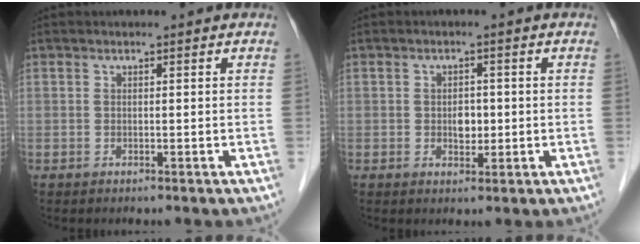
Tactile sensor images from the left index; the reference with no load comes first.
{"total": 2.5, "force": [-0.2, 1.6, 1.8], "torque": [-0.028, 0.002, -0.001]}